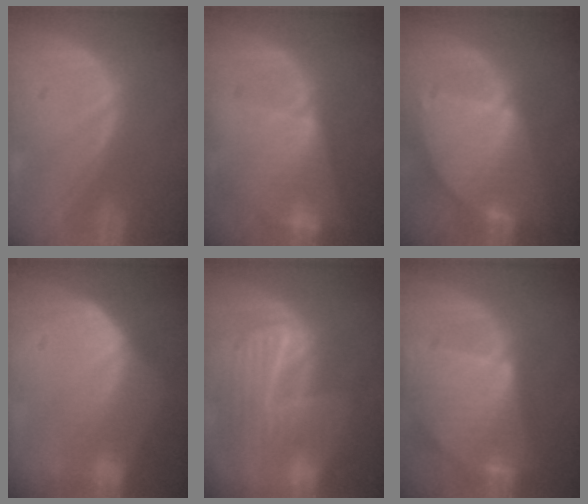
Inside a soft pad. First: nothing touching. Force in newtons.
{"total": 6.9, "press": 6.7, "slide": 1.7}
{"total": 9.4, "press": 8.1, "slide": 4.9}
{"total": 7.2, "press": 6.1, "slide": 3.8}
{"total": 10.3, "press": 8.9, "slide": 5.1}
{"total": 9.5, "press": 8.3, "slide": 4.7}